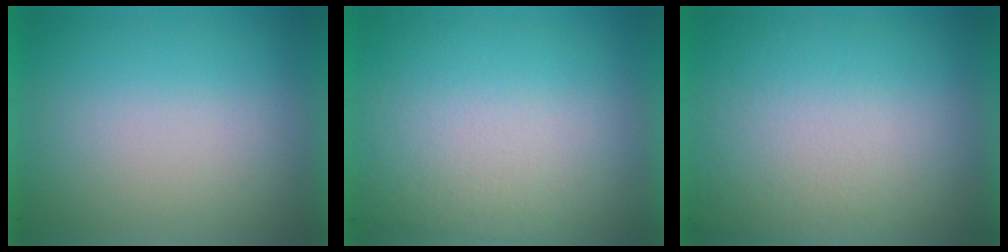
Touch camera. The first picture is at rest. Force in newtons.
{"total": 2.9}
{"total": 3.6}